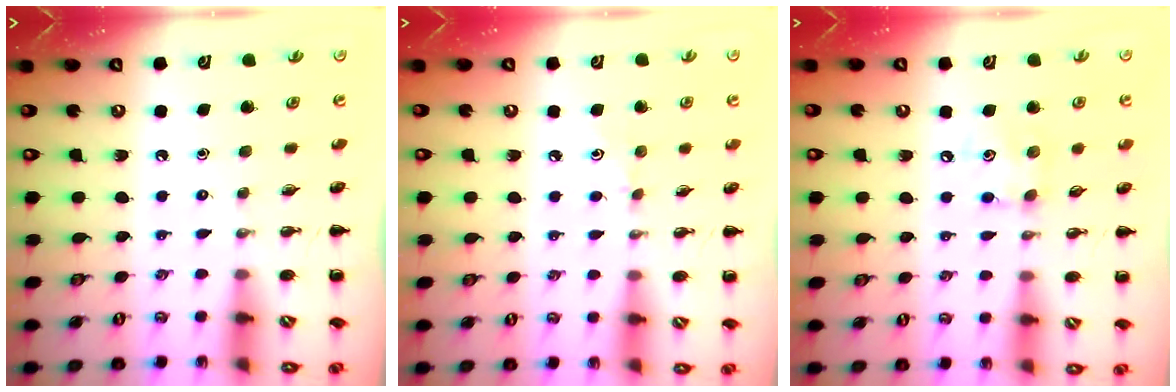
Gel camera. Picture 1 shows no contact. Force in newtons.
{"total": 4.2, "press": 4.0, "slide": 1.5}
{"total": 6.2, "press": 6.2, "slide": 0.6}